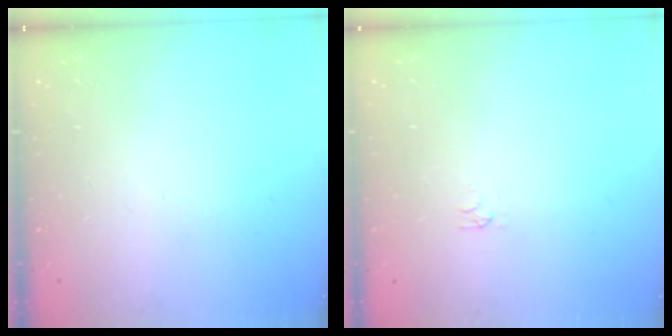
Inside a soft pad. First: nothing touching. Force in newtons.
{"total": 2.9, "press": 2.9, "slide": 0.5}